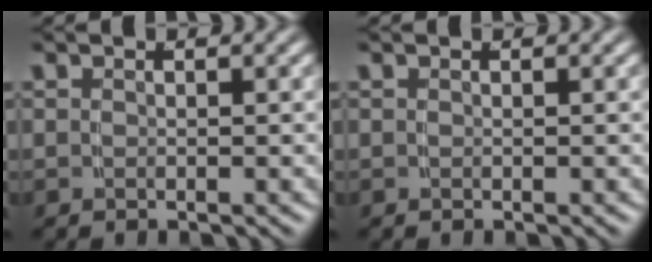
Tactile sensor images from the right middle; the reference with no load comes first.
{"total": 0.0}